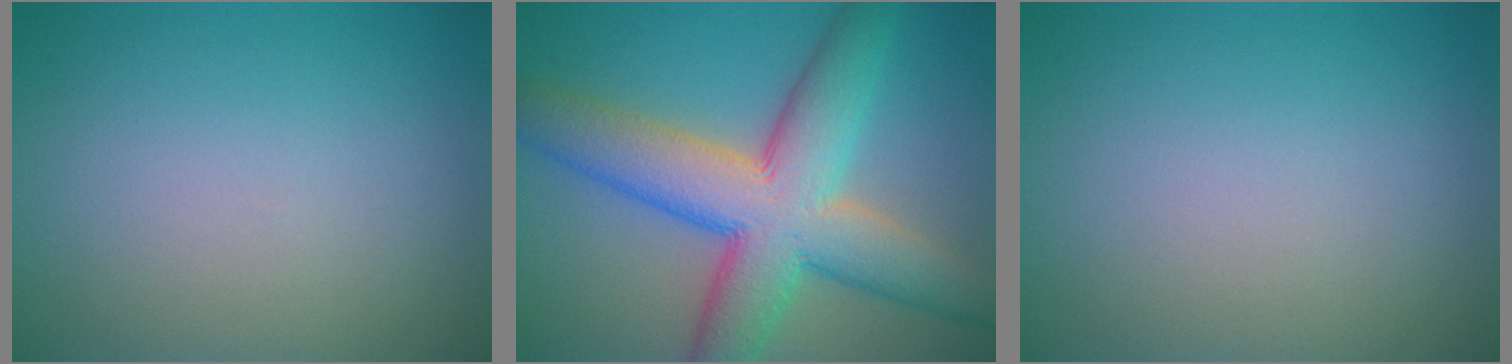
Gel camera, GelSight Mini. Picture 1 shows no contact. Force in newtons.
{"total": 10.9, "press": 10.9, "slide": 0.3}
{"total": 0.0}